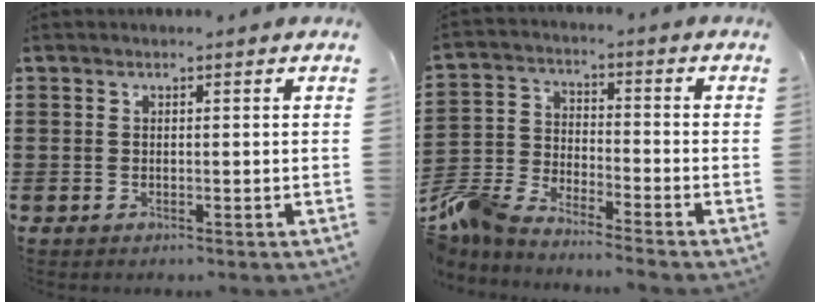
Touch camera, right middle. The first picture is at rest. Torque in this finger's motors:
{"motor_torque": [1.37, -0.76, 0.34, 0.21]}